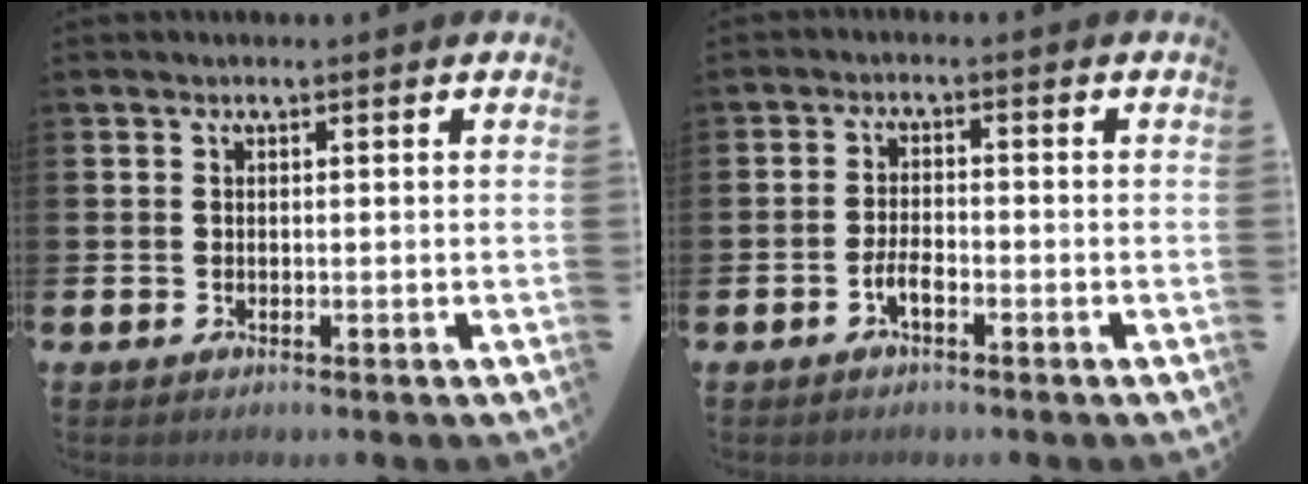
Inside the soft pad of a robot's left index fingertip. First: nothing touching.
{"total": 2.3, "force": [-1.2, 0.9, 1.8], "torque": [-0.032, 0.002, -0.024]}